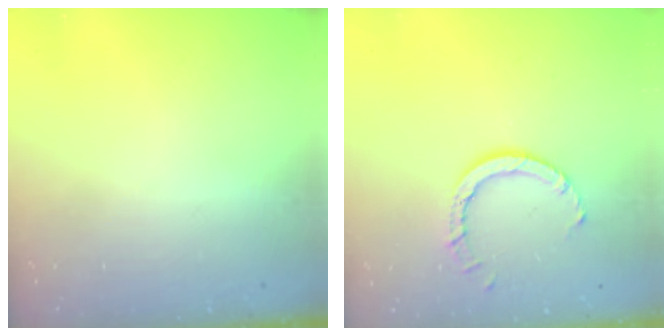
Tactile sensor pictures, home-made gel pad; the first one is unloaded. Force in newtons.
{"total": 5.8, "press": 5.8, "slide": 0.2}